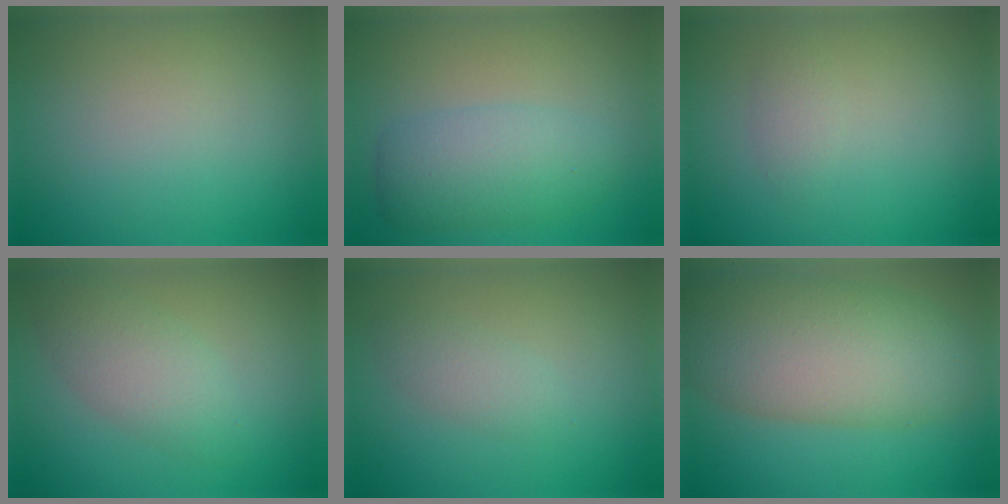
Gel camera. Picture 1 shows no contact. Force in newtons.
{"total": 4.5, "press": 4.5, "slide": 0.1}
{"total": 1.1, "press": 1.1, "slide": 0.0}
{"total": 3.5, "press": 3.5, "slide": 0.1}
{"total": 1.8, "press": 1.8, "slide": 0.1}
{"total": 9.6, "press": 9.5, "slide": 0.7}